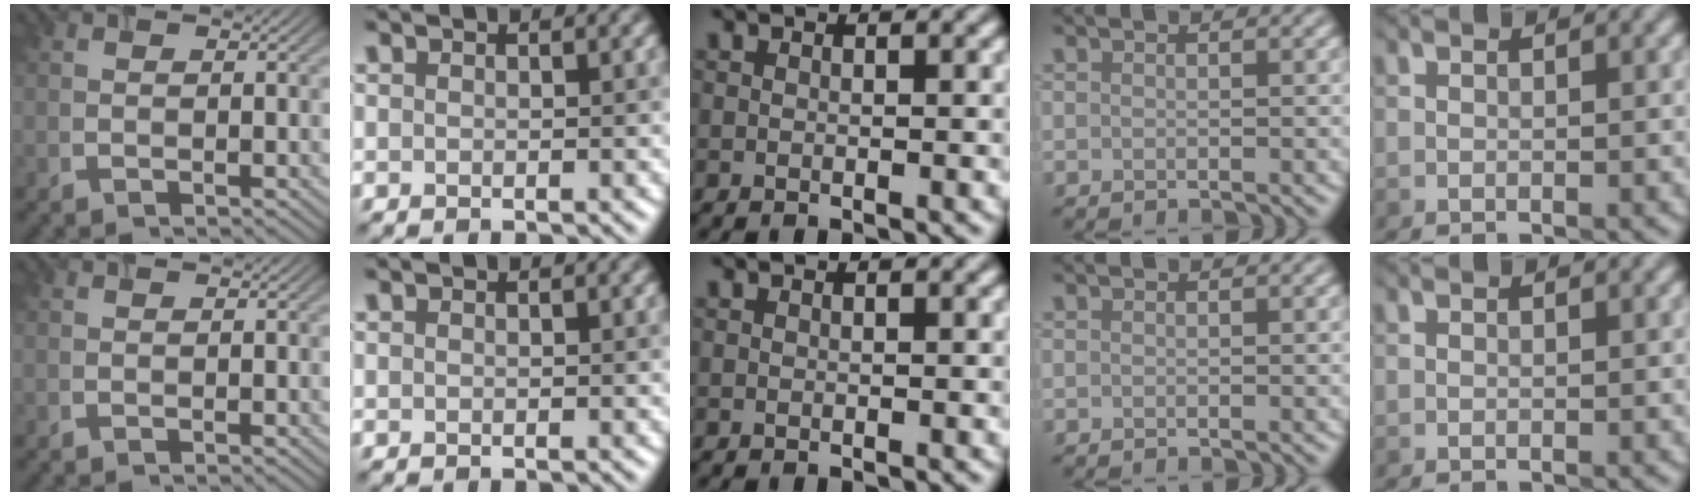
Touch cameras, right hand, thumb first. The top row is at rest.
{}